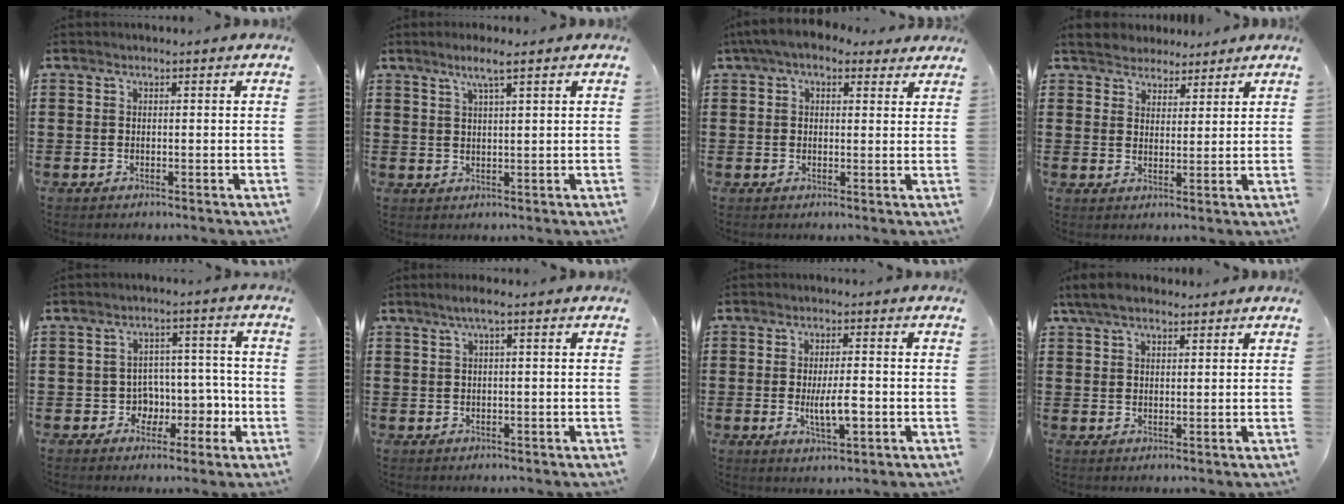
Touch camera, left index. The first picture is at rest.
{"total": 3.2, "force": [2.0, 0.0, 2.6], "torque": [-0.054, 0.003, 0.034]}
{"total": 4.8, "force": [3.5, 2.0, 2.6], "torque": [-0.064, 0.001, 0.064]}
{"total": 3.7, "force": [3.4, 1.6, -0.2], "torque": [-0.013, -0.001, 0.064]}
{"total": 5.3, "force": [-1.0, 5.0, 1.6], "torque": [-0.034, -0.005, -0.018]}
{"total": 1.8, "force": [0.4, -0.1, 1.7], "torque": [-0.031, -0.002, 0.006]}
{"total": 6.0, "force": [-0.9, 1.9, 5.6], "torque": [-0.102, -0.006, -0.021]}
{"total": 4.4, "force": [3.2, 1.7, 2.6], "torque": [-0.058, 0.004, 0.060]}